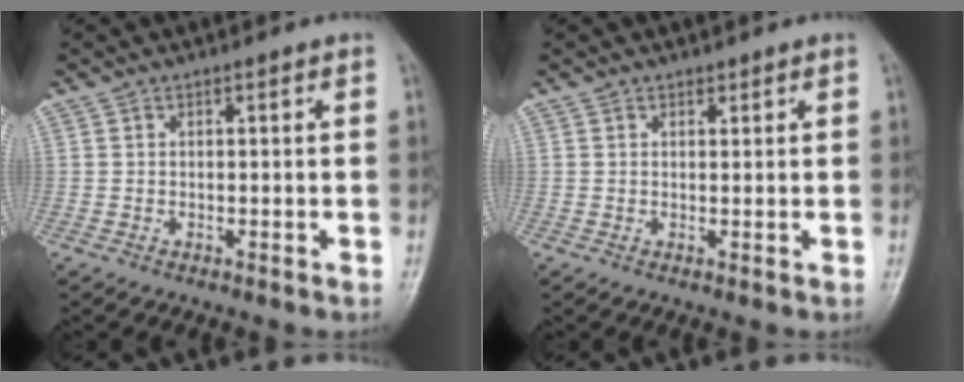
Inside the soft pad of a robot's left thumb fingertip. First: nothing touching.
{"total": 0.9, "force": [0.7, 0.5, 0.2], "torque": [0.004, -0.005, 0.009]}